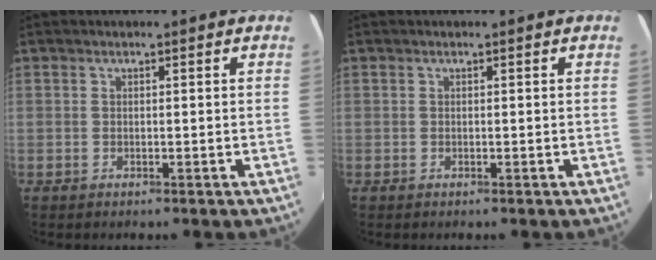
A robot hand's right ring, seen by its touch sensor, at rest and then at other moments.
{"total": 0.0}